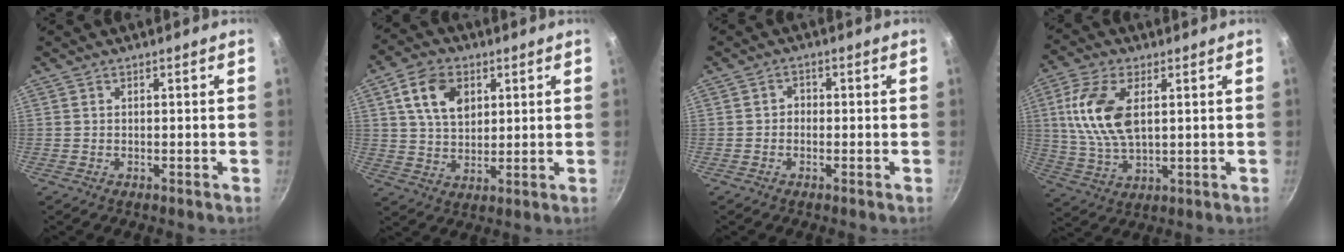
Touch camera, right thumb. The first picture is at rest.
{"total": 10.0, "force": [3.5, 6.8, 6.4], "torque": [-0.093, -0.003, 0.061]}
{"total": 1.7, "force": [-0.5, 1.4, 0.7], "torque": [-0.002, 0.009, -0.014]}
{"total": 12.8, "force": [2.8, 6.6, 10.6], "torque": [-0.208, -0.004, 0.057]}